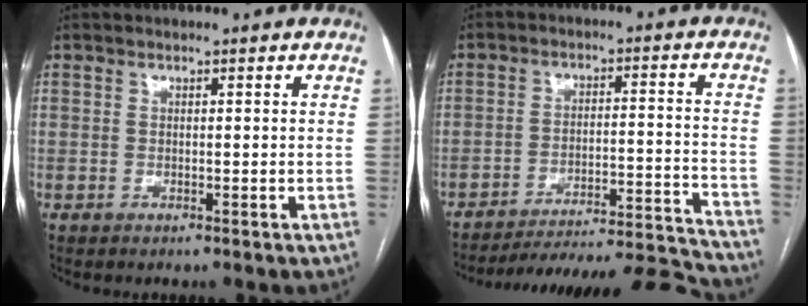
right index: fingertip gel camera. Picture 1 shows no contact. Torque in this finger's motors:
{"motor_torque": [-0.09, -1.32, 0.21, 0.09]}